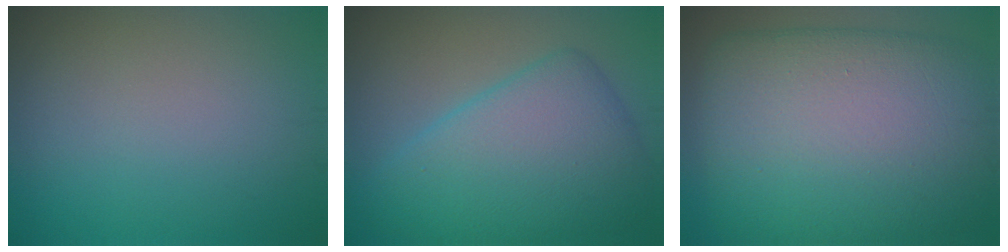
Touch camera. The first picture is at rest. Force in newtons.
{"total": 7.8, "press": 7.8, "slide": 0.2}
{"total": 15.5, "press": 15.5, "slide": 0.3}